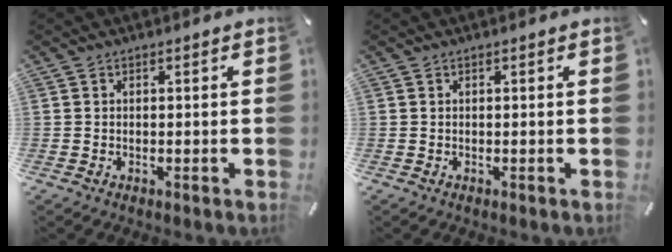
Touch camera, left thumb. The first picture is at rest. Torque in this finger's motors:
{"motor_torque": [-0.04, -0.01, 0.00, -0.01, 0.00]}